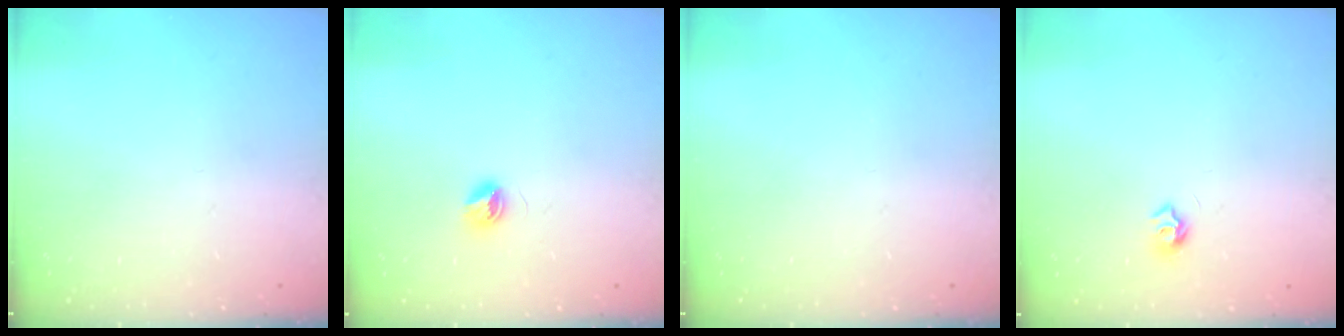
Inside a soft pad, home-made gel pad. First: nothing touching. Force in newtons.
{"total": 4.3, "press": 4.3, "slide": 0.4}
{"total": 0.0}
{"total": 6.0, "press": 6.0, "slide": 0.6}